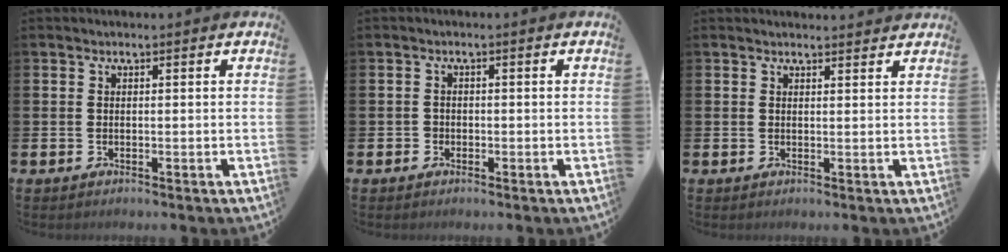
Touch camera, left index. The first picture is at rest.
{"total": 1.1, "force": [-0.5, 1.0, 0.1], "torque": [0.001, 0.003, -0.014]}
{"total": 1.4, "force": [1.4, 0.2, 0.0], "torque": [0.010, -0.009, 0.024]}